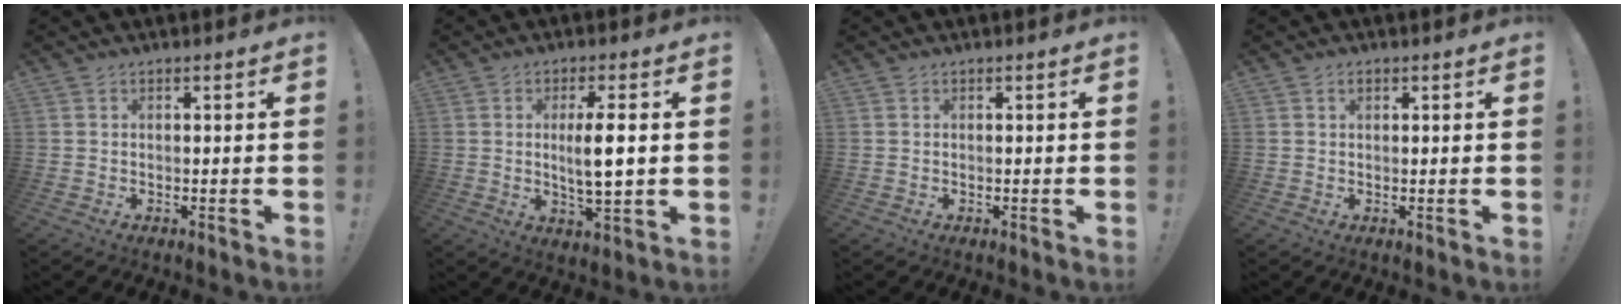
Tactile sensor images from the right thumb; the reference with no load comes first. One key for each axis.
{"total": 7.6, "fx": 1.1, "fy": 1.5, "fz": 7.4, "tx": -0.131, "ty": -0.010, "tz": 0.011}
{"total": 0.0}
{"total": 1.1, "fx": 0.6, "fy": 0.7, "fz": 0.6, "tx": -0.012, "ty": 0.002, "tz": 0.012}